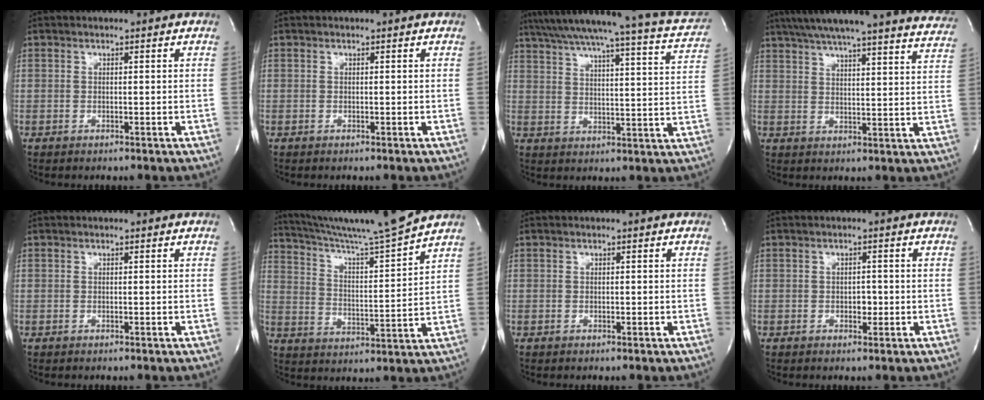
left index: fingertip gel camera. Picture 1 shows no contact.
{"total": 0.0}
{"total": 22.9, "force": [20.1, 1.4, 10.8], "torque": [-0.161, -0.018, 0.252]}
{"total": 28.8, "force": [25.8, 2.4, 12.6], "torque": [-0.200, -0.048, 0.309]}
{"total": 0.0}
{"total": 15.3, "force": [14.0, -2.5, 5.6], "torque": [-0.103, -0.031, 0.224]}
{"total": 0.0}
{"total": 1.5, "force": [-0.4, 0.9, 1.1], "torque": [-0.015, 0.002, -0.003]}